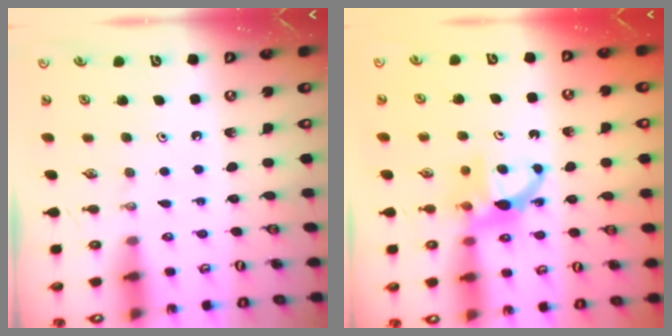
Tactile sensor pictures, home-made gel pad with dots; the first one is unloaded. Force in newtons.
{"total": 7.5, "press": 7.5, "slide": 0.1}